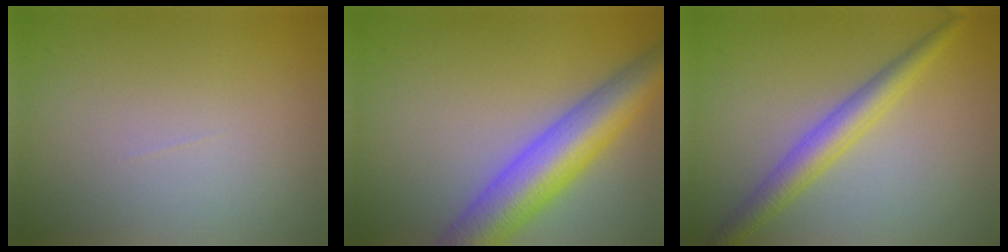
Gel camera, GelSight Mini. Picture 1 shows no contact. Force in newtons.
{"total": 8.4, "press": 8.4, "slide": 0.4}
{"total": 3.7, "press": 3.7, "slide": 0.1}